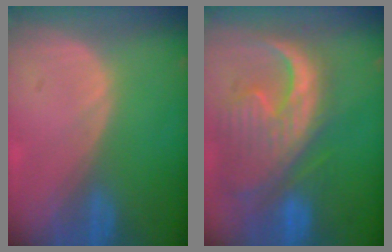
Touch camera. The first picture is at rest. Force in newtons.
{"total": 13.4, "press": 11.5, "slide": 6.8}